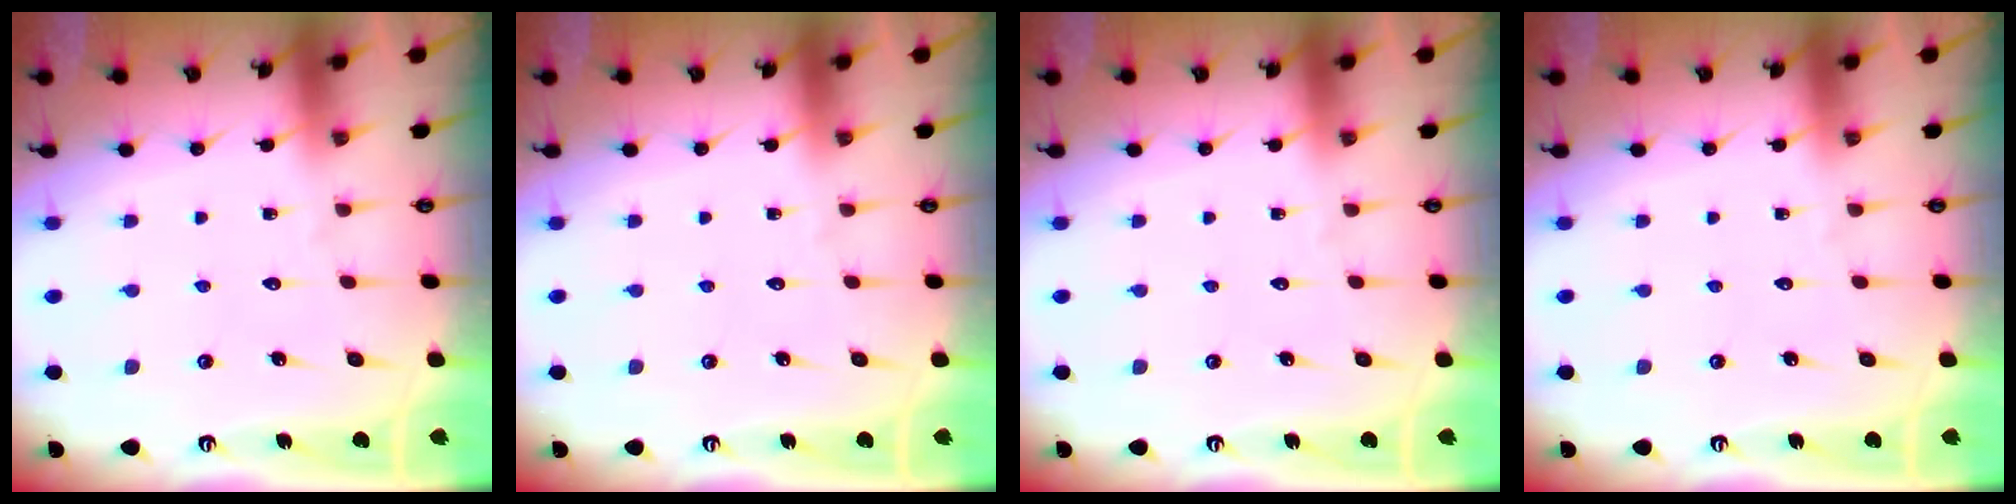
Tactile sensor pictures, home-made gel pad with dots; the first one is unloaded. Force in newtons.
{"total": 0.0}
{"total": 0.0}
{"total": 0.0}